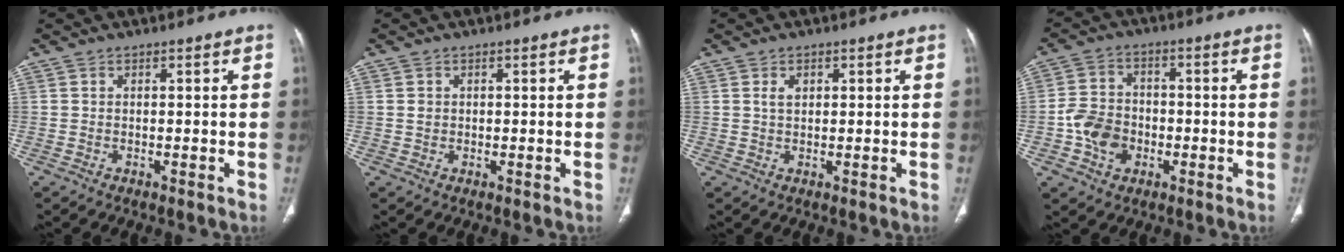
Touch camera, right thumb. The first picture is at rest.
{"total": 1.2, "force": [0.2, 1.1, 0.5], "torque": [-0.006, 0.001, 0.005]}
{"total": 2.0, "force": [0.7, 1.3, 1.4], "torque": [-0.022, 0.001, 0.015]}
{"total": 8.2, "force": [-2.4, 6.5, 4.4], "torque": [-0.059, 0.017, -0.046]}